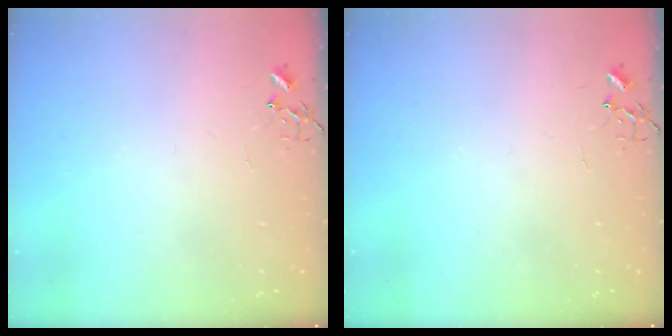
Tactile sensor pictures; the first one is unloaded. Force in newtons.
{"total": 0.0}